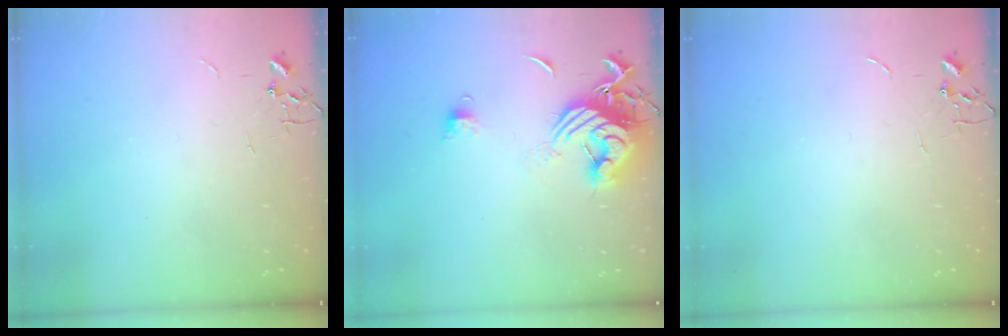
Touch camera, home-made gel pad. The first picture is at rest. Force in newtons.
{"total": 12.9, "press": 12.8, "slide": 1.5}
{"total": 0.0}